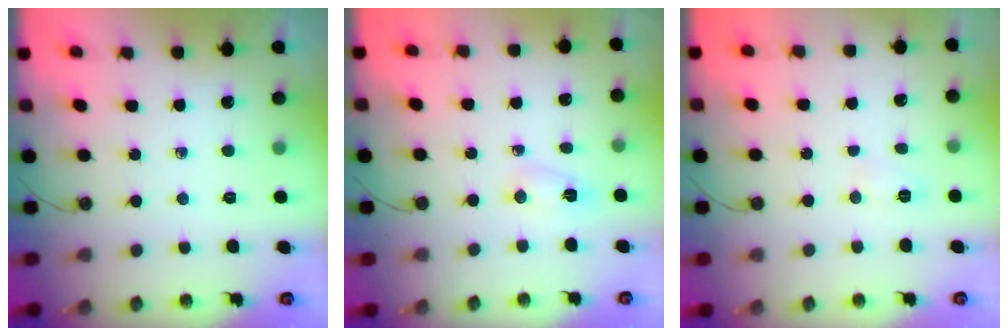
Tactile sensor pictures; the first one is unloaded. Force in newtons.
{"total": 2.2, "press": 2.1, "slide": 0.6}
{"total": 3.8, "press": 3.7, "slide": 0.9}